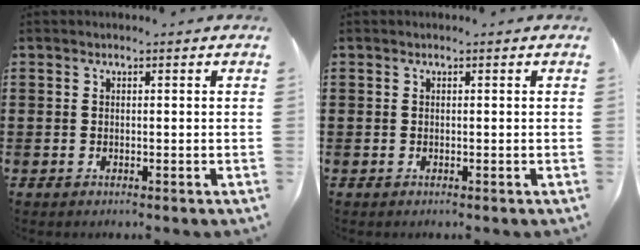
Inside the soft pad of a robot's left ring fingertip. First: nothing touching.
{"total": 0.0}